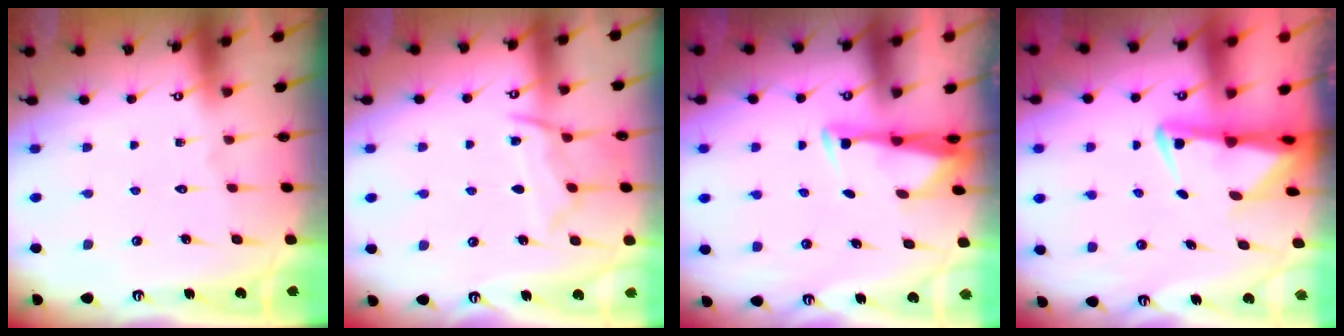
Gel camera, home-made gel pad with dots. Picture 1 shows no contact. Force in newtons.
{"total": 9.8, "press": 9.8, "slide": 0.8}
{"total": 3.2, "press": 3.1, "slide": 0.9}
{"total": 3.9, "press": 3.8, "slide": 1.0}